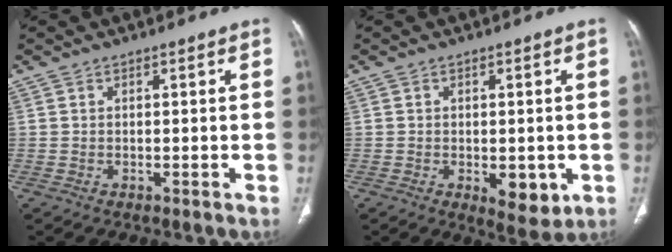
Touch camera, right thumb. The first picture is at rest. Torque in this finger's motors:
{"motor_torque": [0.50, 1.43, -0.23, 0.16, 0.08]}